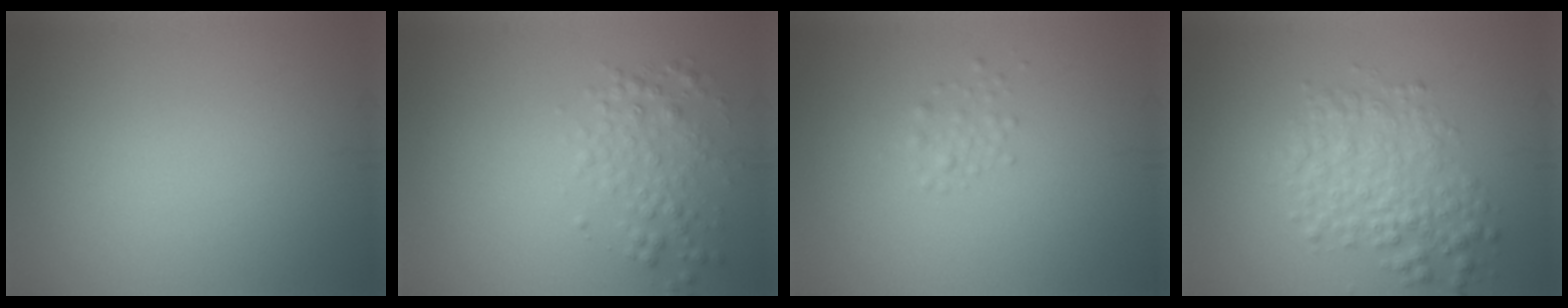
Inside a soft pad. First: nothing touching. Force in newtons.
{"total": 2.5, "press": 2.5, "slide": 0.1}
{"total": 1.1, "press": 1.1, "slide": 0.1}
{"total": 4.2, "press": 4.2, "slide": 0.1}